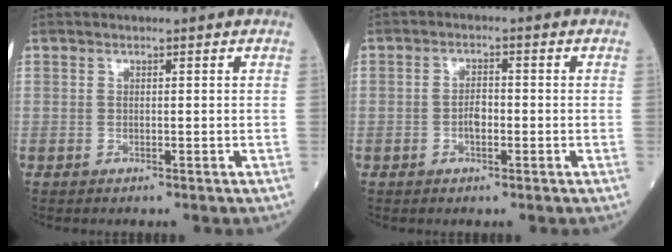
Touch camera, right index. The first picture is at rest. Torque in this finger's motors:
{"motor_torque": [0.07, -0.03, 0.08, 0.01]}